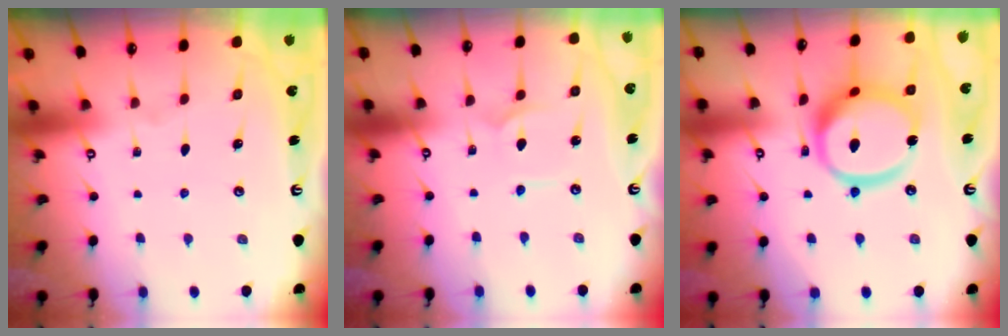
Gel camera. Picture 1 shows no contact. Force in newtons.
{"total": 1.1, "press": 1.1, "slide": 0.1}
{"total": 16.8, "press": 16.7, "slide": 1.7}